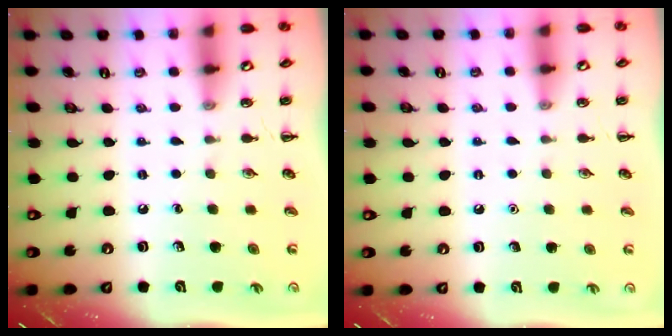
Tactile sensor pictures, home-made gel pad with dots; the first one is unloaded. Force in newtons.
{"total": 1.6, "press": 1.5, "slide": 0.1}